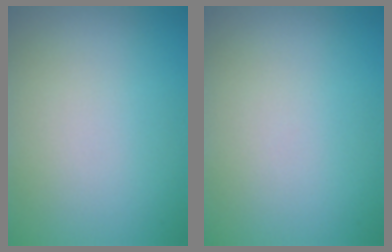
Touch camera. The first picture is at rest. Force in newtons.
{"total": 0.0}